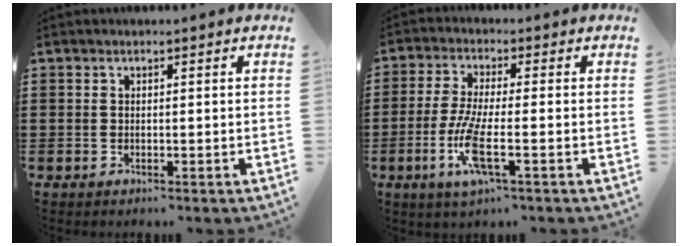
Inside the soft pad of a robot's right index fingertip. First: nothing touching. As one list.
[{"total": 7.9, "force": [-2.5, 1.5, 7.4], "torque": [-0.171, -0.021, -0.054]}]